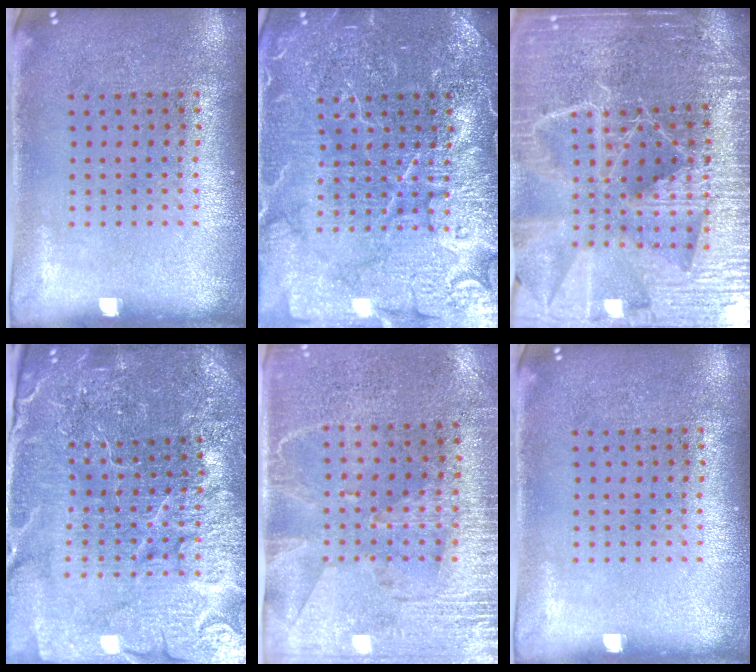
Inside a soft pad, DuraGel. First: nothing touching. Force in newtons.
{"total": 7.2, "press": 7.1, "slide": 1.0}
{"total": 5.7, "press": 5.1, "slide": 2.6}
{"total": 5.7, "press": 5.2, "slide": 2.4}
{"total": 2.9, "press": 2.5, "slide": 1.4}
{"total": 0.0}